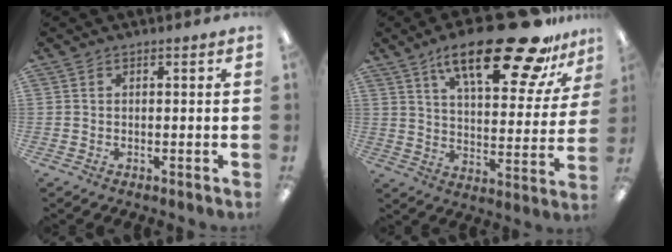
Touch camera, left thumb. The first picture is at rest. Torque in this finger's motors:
{"motor_torque": [0.41, 0.51, 1.43, -1.33, 0.29]}